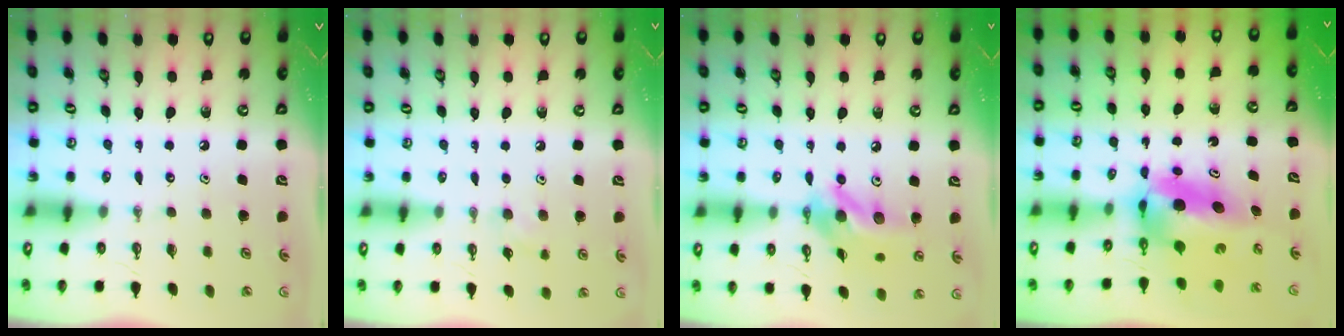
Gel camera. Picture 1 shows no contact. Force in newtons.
{"total": 6.9, "press": 6.2, "slide": 3.0}
{"total": 14.0, "press": 13.7, "slide": 2.8}
{"total": 6.7, "press": 6.5, "slide": 1.5}